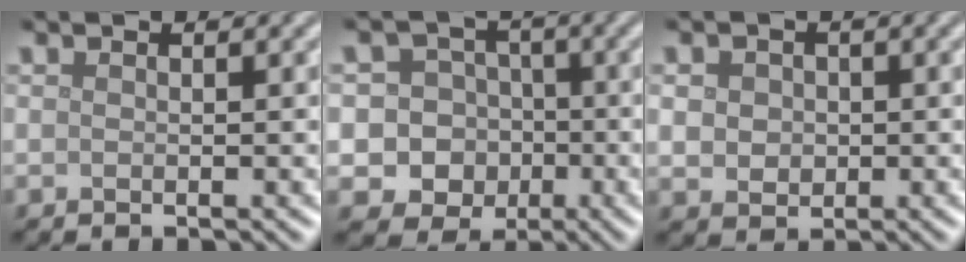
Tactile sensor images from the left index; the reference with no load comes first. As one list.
[{"total": 9.5, "force": [-2.2, 8.9, 2.6], "torque": [-0.038, 0.003, -0.066]}, {"total": 3.1, "force": [0.5, 2.7, 1.5], "torque": [-0.027, 0.008, 0.002]}]